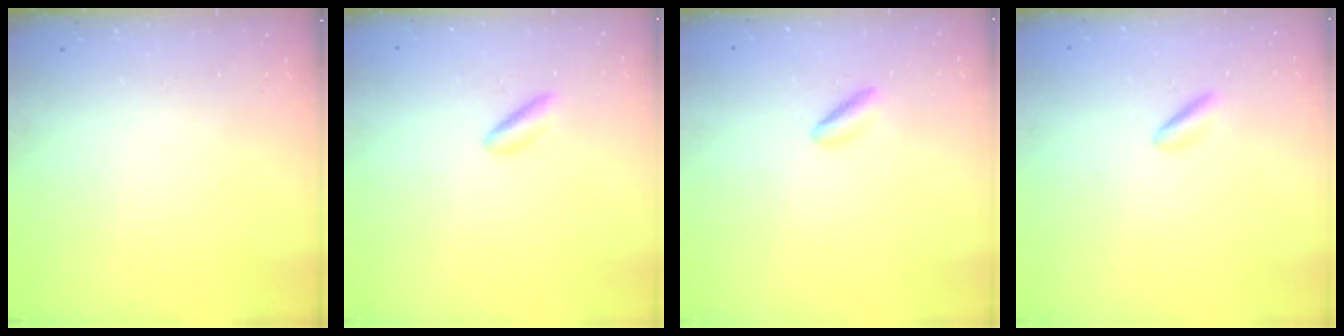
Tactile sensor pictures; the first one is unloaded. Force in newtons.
{"total": 2.8, "press": 2.7, "slide": 0.8}
{"total": 2.8, "press": 2.7, "slide": 0.8}
{"total": 1.8, "press": 1.7, "slide": 0.8}